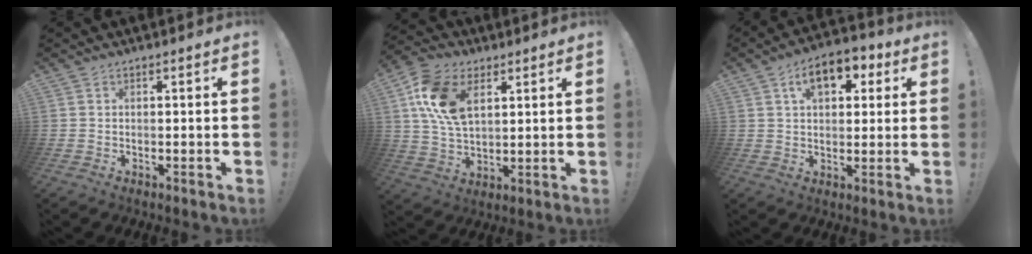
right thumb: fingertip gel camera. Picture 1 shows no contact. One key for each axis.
{"total": 15.5, "fx": 6.1, "fy": 9.6, "fz": 10.5, "tx": -0.200, "ty": -0.009, "tz": 0.115}
{"total": 10.7, "fx": 4.6, "fy": 6.4, "fz": 7.2, "tx": -0.101, "ty": -0.006, "tz": 0.081}